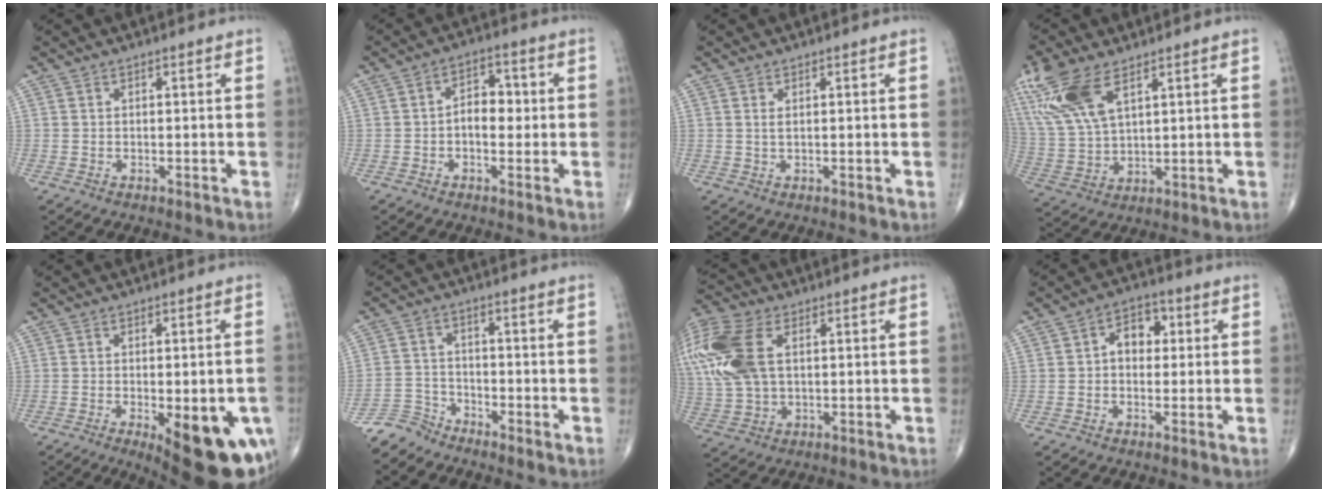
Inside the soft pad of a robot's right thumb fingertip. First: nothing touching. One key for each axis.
{"total": 5.7, "fx": -0.3, "fy": 3.6, "fz": 4.4, "tx": -0.049, "ty": 0.017, "tz": -0.012}
{"total": 1.1, "fx": 0.4, "fy": 0.3, "fz": 0.9, "tx": -0.022, "ty": 0.000, "tz": 0.010}
{"total": 13.7, "fx": 7.4, "fy": 5.8, "fz": 10.0, "tx": -0.223, "ty": -0.012, "tz": 0.155}
{"total": 16.9, "fx": -6.0, "fy": 6.1, "fz": 14.6, "tx": -0.131, "ty": -0.004, "tz": -0.061}
{"total": 4.3, "fx": -4.2, "fy": 1.0, "fz": -0.7, "tx": 0.018, "ty": 0.019, "tz": -0.090}
{"total": 20.2, "fx": 5.4, "fy": 12.3, "fz": 15.1, "tx": -0.390, "ty": 0.019, "tz": 0.104}
{"total": 5.7, "fx": 0.7, "fy": 4.1, "fz": 3.9, "tx": -0.036, "ty": 0.016, "tz": 0.001}